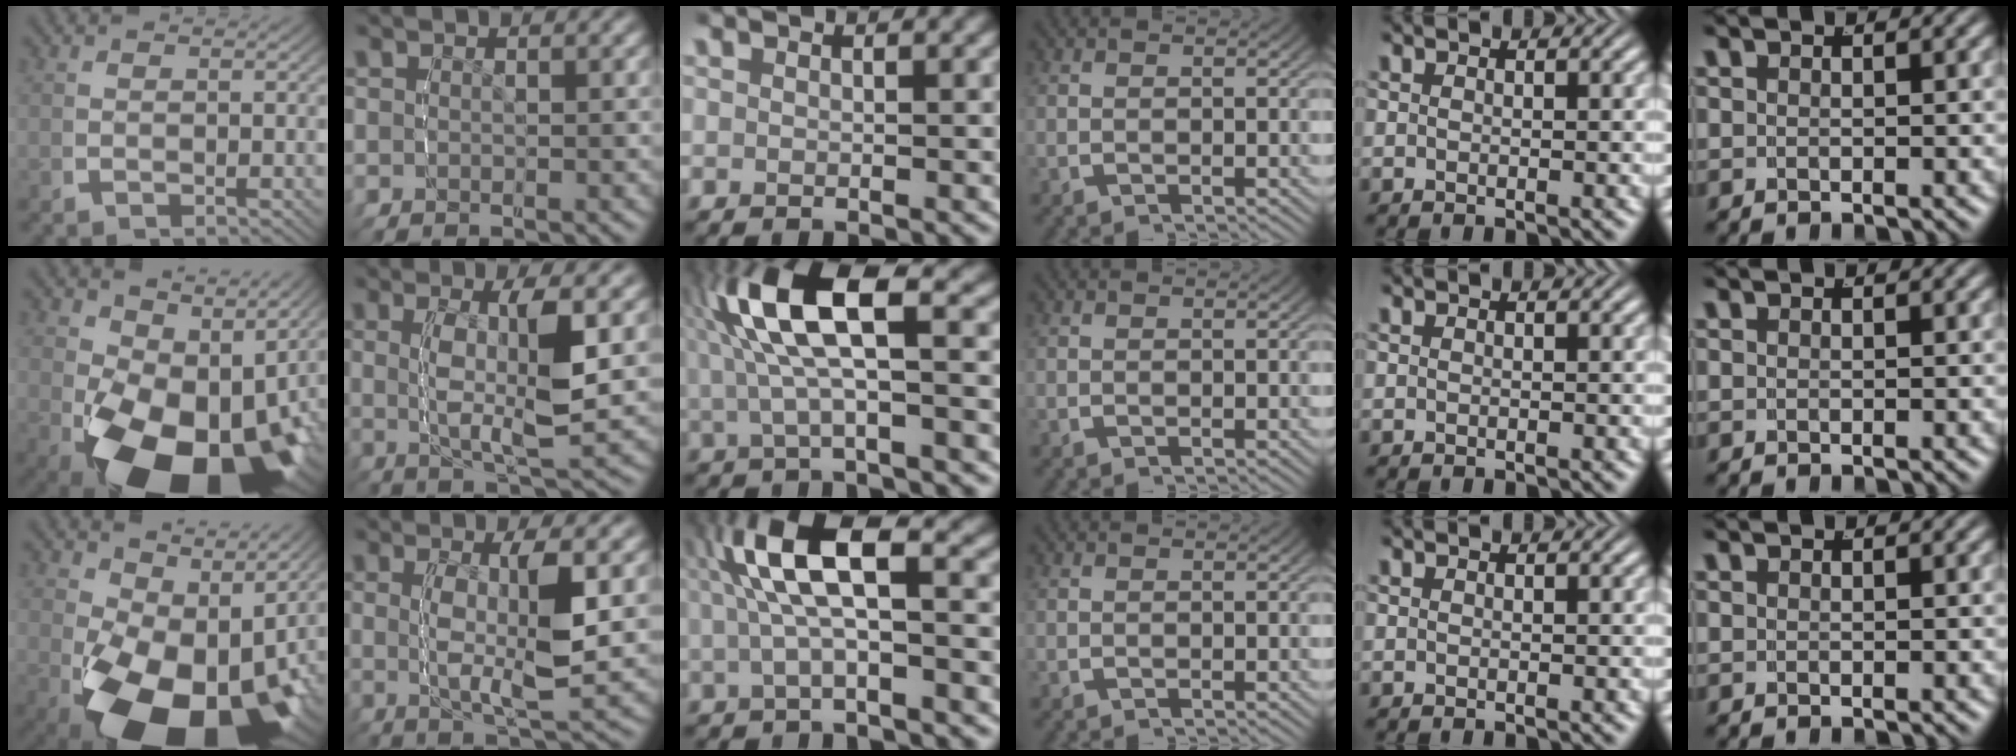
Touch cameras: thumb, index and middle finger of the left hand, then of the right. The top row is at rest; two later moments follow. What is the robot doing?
{"motion": "lift_and_place", "object": "legos"}